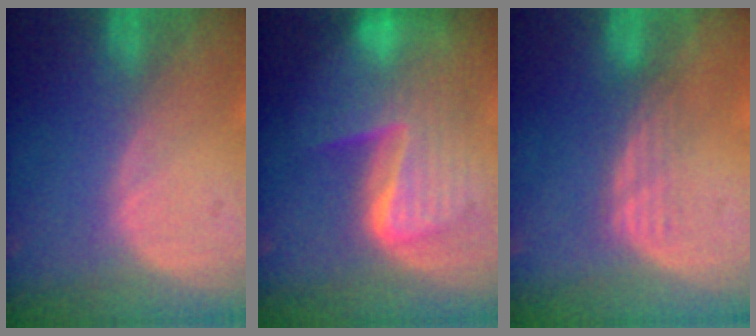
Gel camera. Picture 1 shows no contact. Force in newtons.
{"total": 9.9, "press": 9.9, "slide": 0.9}
{"total": 3.1, "press": 2.6, "slide": 1.6}